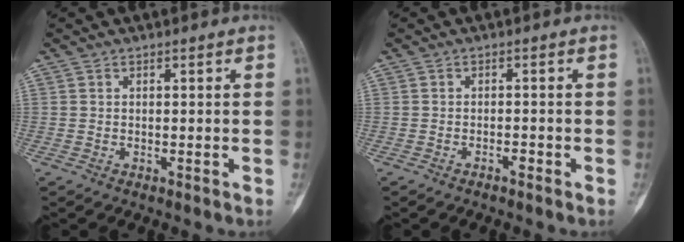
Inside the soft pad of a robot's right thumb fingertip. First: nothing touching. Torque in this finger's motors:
{"motor_torque": [-0.70, 0.03, -0.01, 0.12, -0.05]}